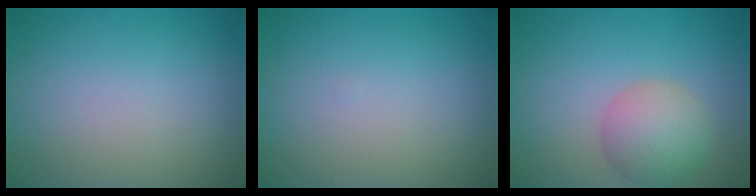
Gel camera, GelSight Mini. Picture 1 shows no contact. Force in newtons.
{"total": 0.0}
{"total": 4.4, "press": 4.4, "slide": 0.3}